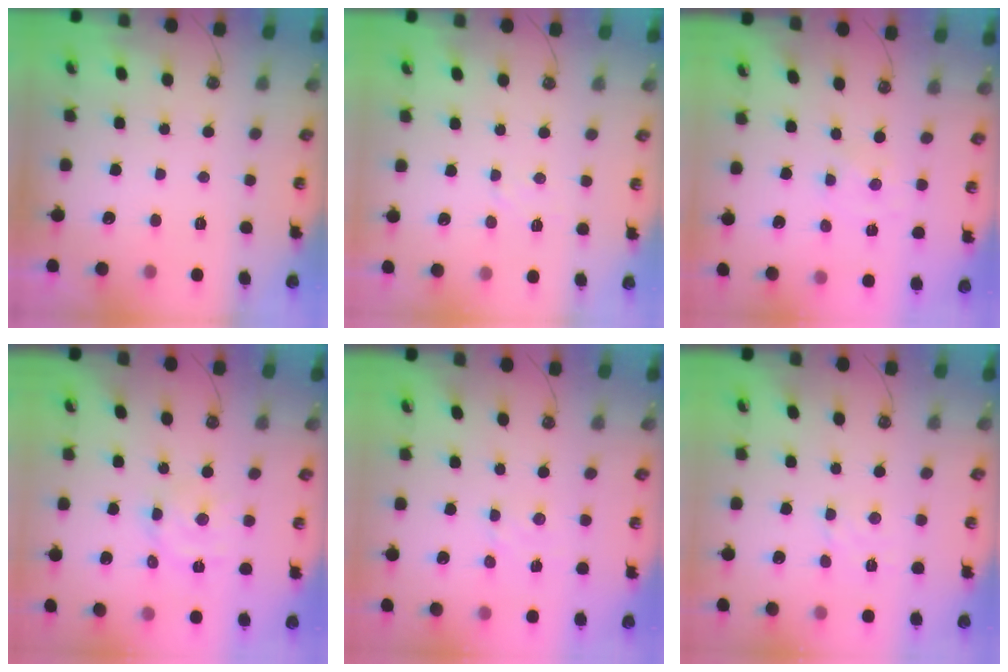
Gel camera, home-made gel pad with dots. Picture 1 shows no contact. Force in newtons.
{"total": 4.5, "press": 4.4, "slide": 0.6}
{"total": 0.0}
{"total": 7.5, "press": 7.4, "slide": 1.0}
{"total": 2.3, "press": 2.3, "slide": 0.4}
{"total": 1.9, "press": 1.8, "slide": 0.6}